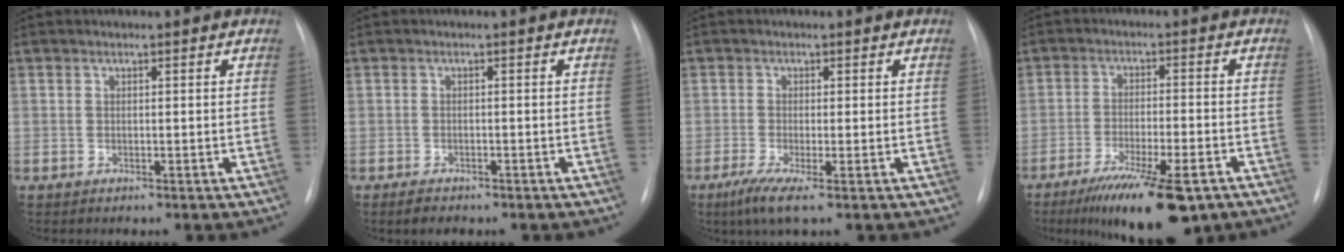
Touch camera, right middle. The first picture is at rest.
{"total": 2.2, "force": [-1.7, 1.0, 1.0], "torque": [-0.023, -0.001, -0.024]}
{"total": 4.3, "force": [-2.2, 0.3, 3.7], "torque": [-0.076, -0.016, -0.042]}
{"total": 14.0, "force": [-9.4, 3.0, 9.9], "torque": [-0.148, -0.027, -0.147]}